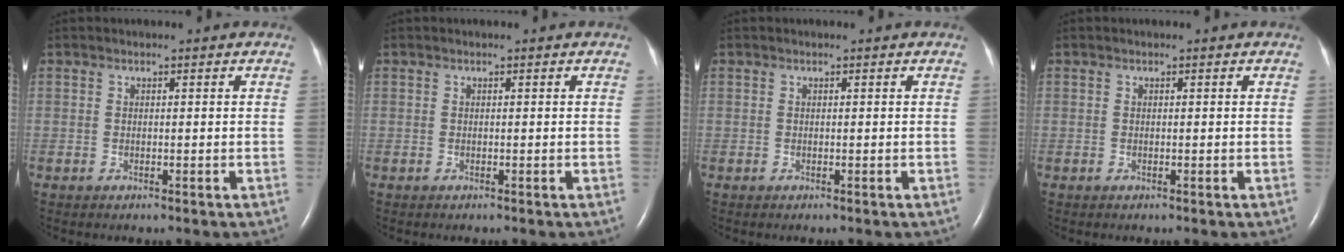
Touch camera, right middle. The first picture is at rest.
{"total": 0.0}
{"total": 0.0}
{"total": 0.0}